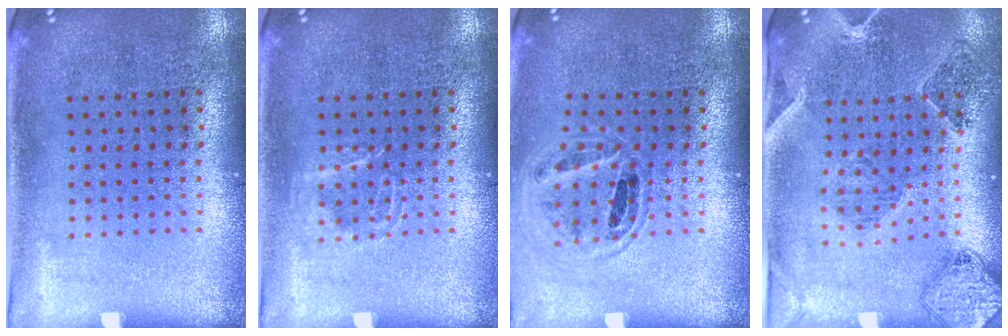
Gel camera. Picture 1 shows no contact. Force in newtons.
{"total": 1.1, "press": 1.0, "slide": 0.3}
{"total": 0.9, "press": 0.9, "slide": 0.2}
{"total": 0.7, "press": 0.7, "slide": 0.3}